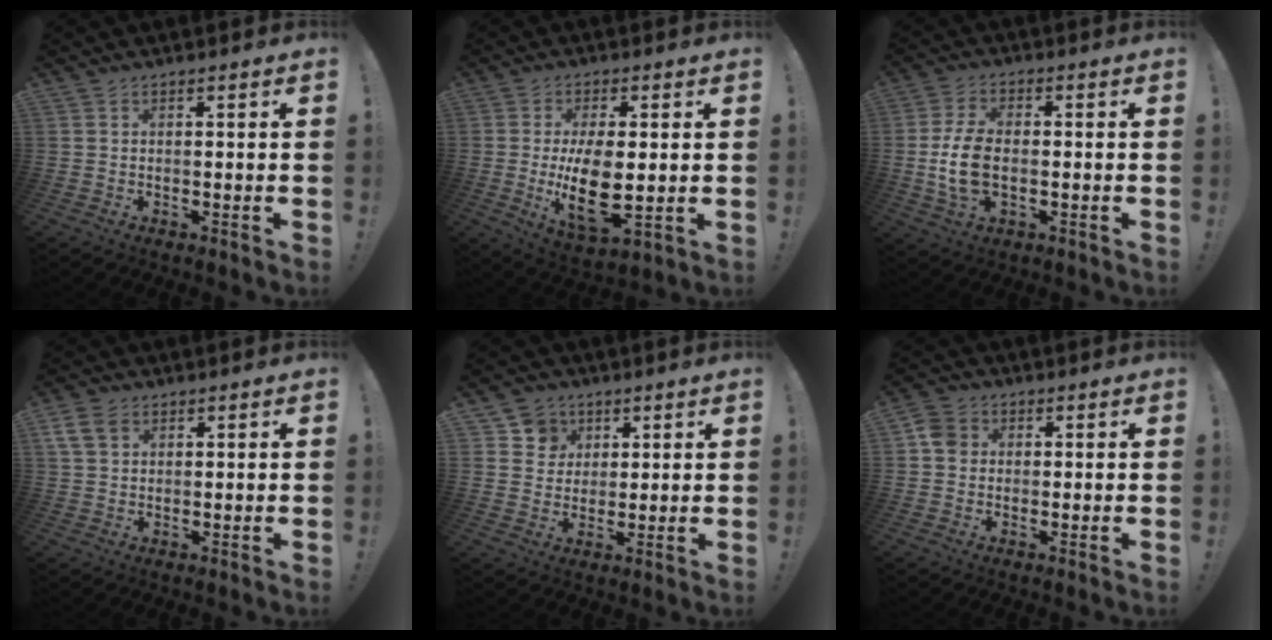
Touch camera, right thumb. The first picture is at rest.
{"total": 13.8, "force": [-0.7, 6.4, 12.2], "torque": [-0.230, -0.021, -0.014]}
{"total": 10.1, "force": [-1.3, 5.8, 8.2], "torque": [-0.165, -0.009, -0.022]}
{"total": 6.8, "force": [2.9, 4.8, 3.9], "torque": [-0.075, 0.001, 0.059]}
{"total": 7.3, "force": [3.2, 6.5, 0.8], "torque": [-0.008, -0.028, 0.063]}
{"total": 5.0, "force": [0.4, 4.5, 2.2], "torque": [-0.024, 0.011, 0.008]}